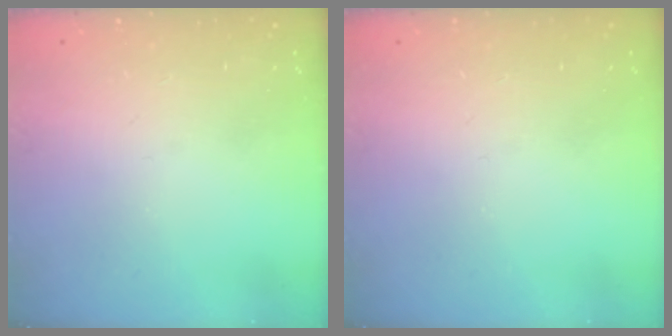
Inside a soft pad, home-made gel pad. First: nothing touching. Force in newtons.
{"total": 0.0}